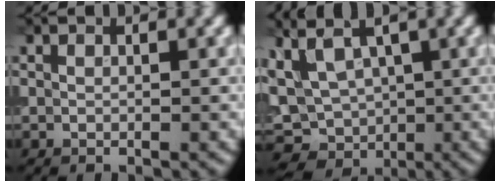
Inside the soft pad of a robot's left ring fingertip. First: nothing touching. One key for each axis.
{"total": 7.8, "fx": 1.5, "fy": 5.0, "fz": 5.8, "tx": -0.097, "ty": 0.003, "tz": 0.032}